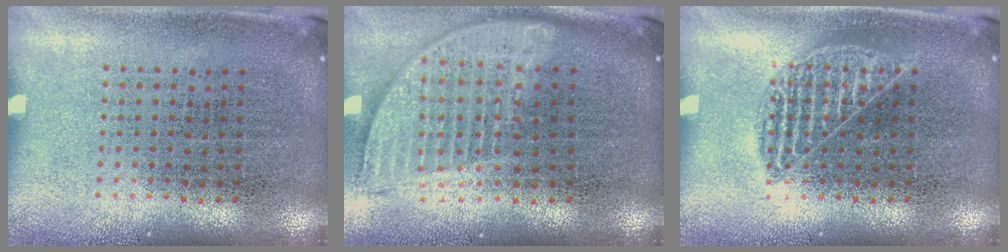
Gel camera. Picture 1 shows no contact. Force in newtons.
{"total": 1.8, "press": 1.5, "slide": 1.0}
{"total": 1.5, "press": 1.5, "slide": 0.3}